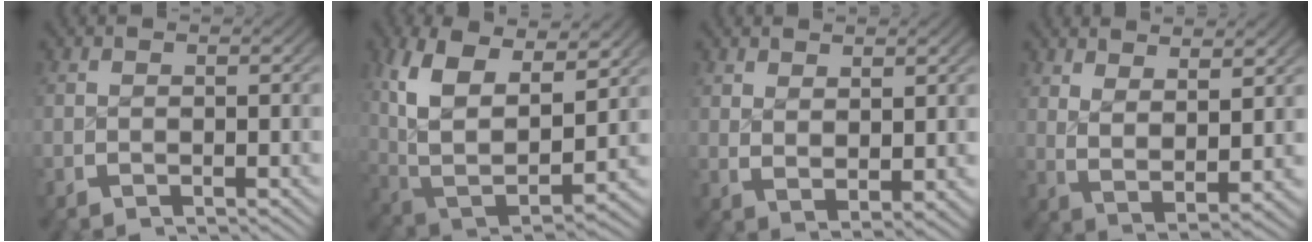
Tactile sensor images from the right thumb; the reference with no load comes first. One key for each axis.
{"total": 12.7, "fx": 0.9, "fy": 8.8, "fz": 9.1, "tx": -0.238, "ty": -0.058, "tz": 0.043}
{"total": 2.4, "fx": 1.5, "fy": 1.0, "fz": 1.6, "tx": -0.025, "ty": -0.008, "tz": 0.039}
{"total": 4.9, "fx": 1.6, "fy": 2.7, "fz": 3.8, "tx": -0.078, "ty": -0.023, "tz": 0.043}